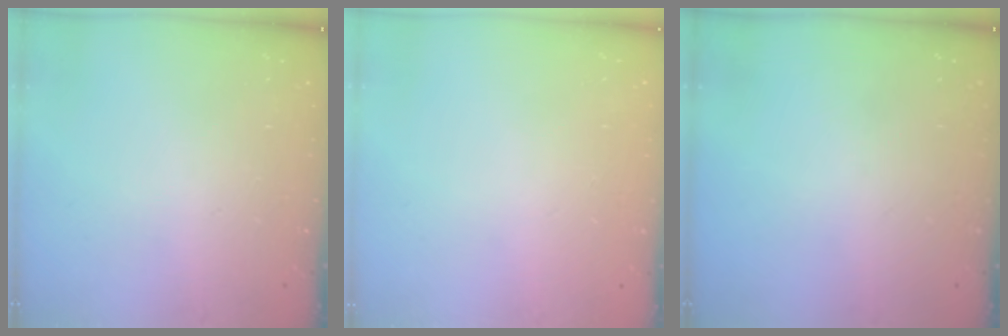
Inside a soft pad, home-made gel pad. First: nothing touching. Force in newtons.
{"total": 0.0}
{"total": 0.0}